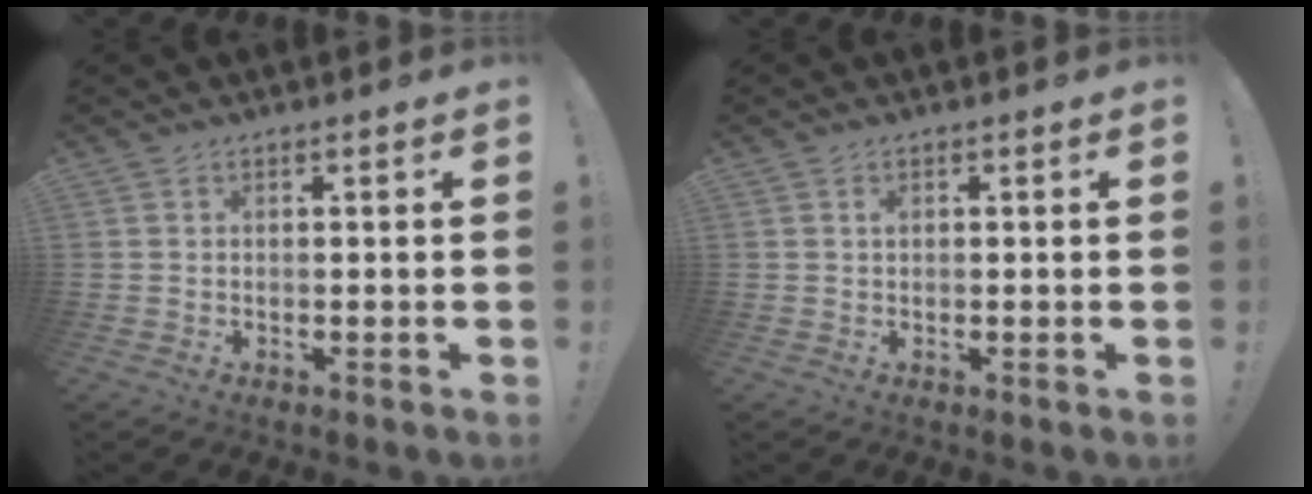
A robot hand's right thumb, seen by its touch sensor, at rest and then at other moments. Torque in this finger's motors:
{"motor_torque": [-0.11, 0.01, 0.18, -0.13, 0.13]}